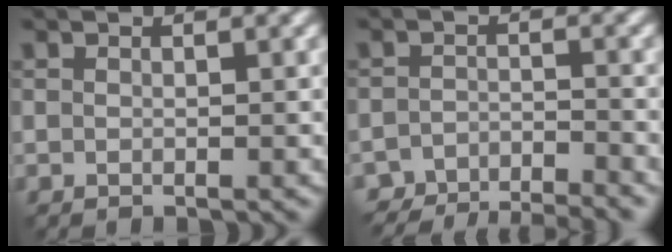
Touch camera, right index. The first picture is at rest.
{"total": 4.8, "force": [-4.7, 0.3, 0.4], "torque": [-0.005, -0.007, -0.077]}